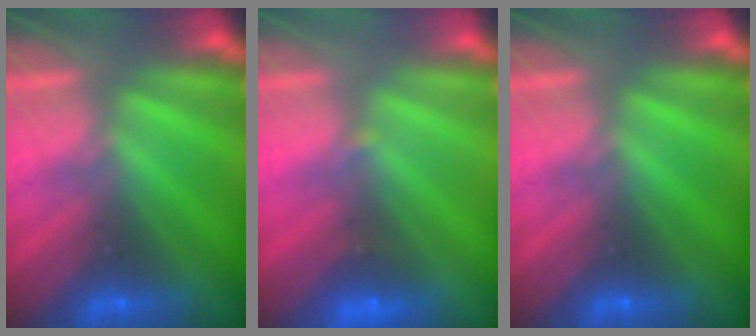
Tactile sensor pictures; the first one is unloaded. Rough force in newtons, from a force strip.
{"total": 1.5}
{"total": 0.0}